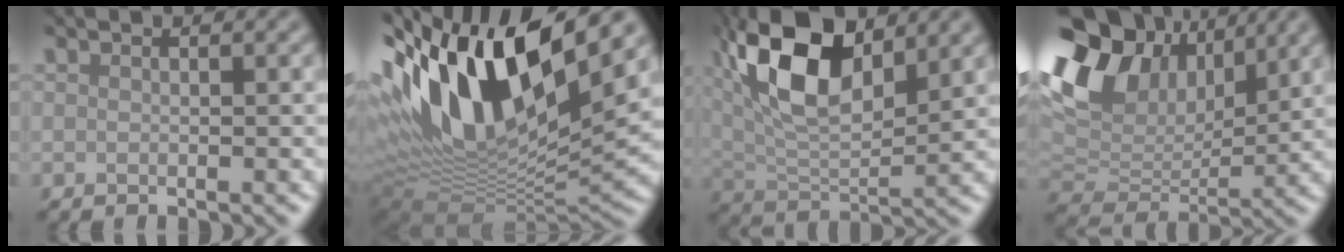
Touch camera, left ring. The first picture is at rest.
{"total": 16.3, "force": [5.4, 6.5, 14.0], "torque": [-0.265, 0.011, 0.094]}
{"total": 10.7, "force": [4.2, 5.1, 8.5], "torque": [-0.174, 0.012, 0.078]}
{"total": 13.3, "force": [5.9, 8.9, 8.0], "torque": [-0.177, 0.029, 0.107]}